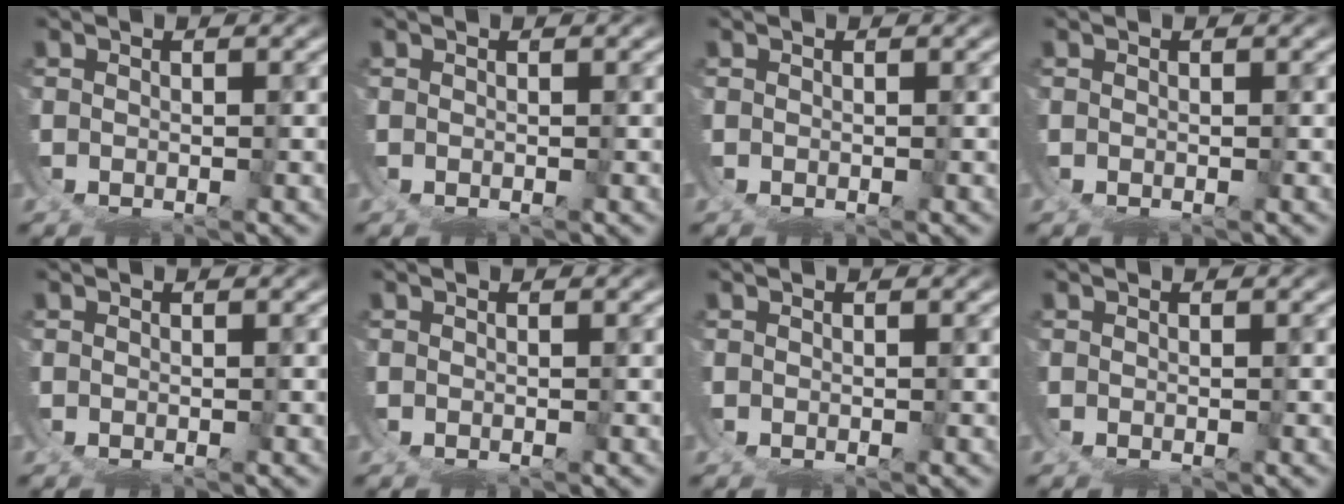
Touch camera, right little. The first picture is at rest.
{"total": 0.0}
{"total": 0.0}
{"total": 0.0}
{"total": 0.0}
{"total": 0.0}
{"total": 0.0}
{"total": 0.0}